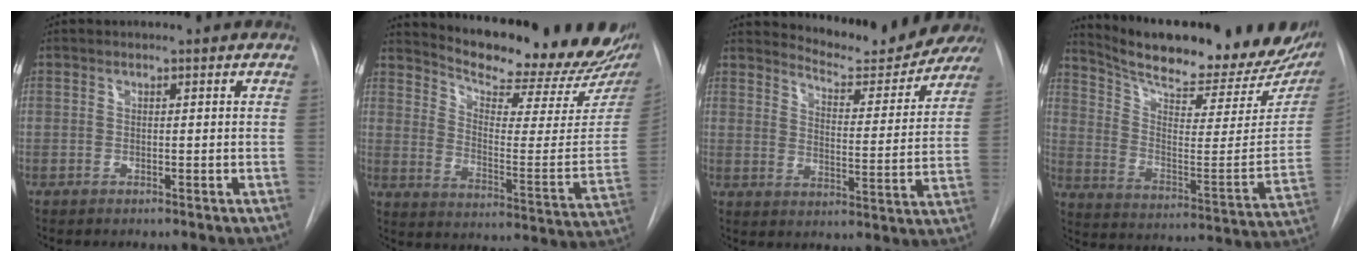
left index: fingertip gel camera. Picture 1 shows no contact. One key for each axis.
{"total": 23.0, "fx": 20.5, "fy": 3.9, "fz": 9.6, "tx": -0.144, "ty": -0.092, "tz": 0.263}
{"total": 12.1, "fx": 12.0, "fy": 1.1, "fz": 1.6, "tx": -0.023, "ty": -0.048, "tz": 0.151}
{"total": 27.4, "fx": 23.2, "fy": 6.5, "fz": 13.0, "tx": -0.206, "ty": -0.064, "tz": 0.308}